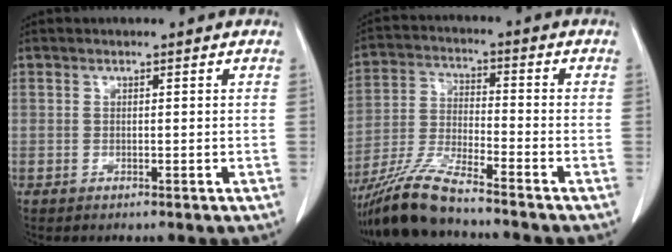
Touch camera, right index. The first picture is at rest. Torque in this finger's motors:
{"motor_torque": [0.62, -0.58, 0.18, 0.09]}